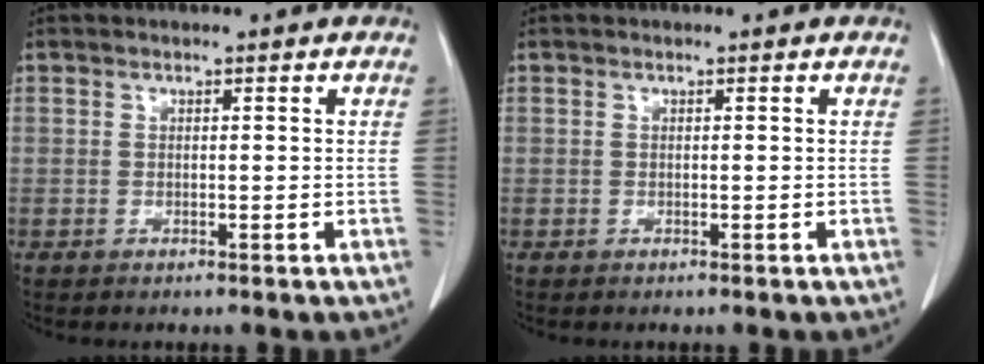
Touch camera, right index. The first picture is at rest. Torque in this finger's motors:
{"motor_torque": [0.00, 0.00, 0.00, 0.00]}